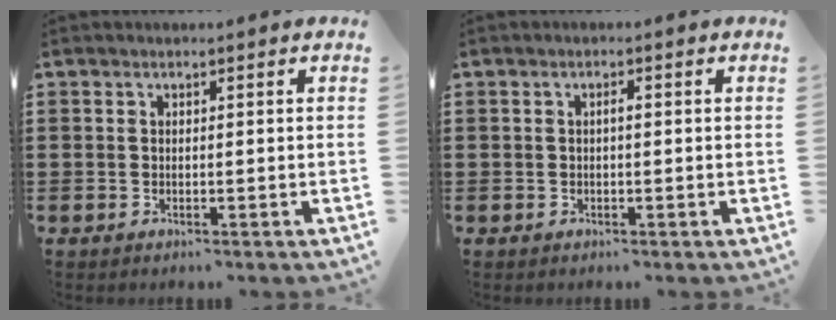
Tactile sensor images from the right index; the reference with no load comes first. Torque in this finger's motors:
{"motor_torque": [0.47, 0.31, 0.12, 0.04]}